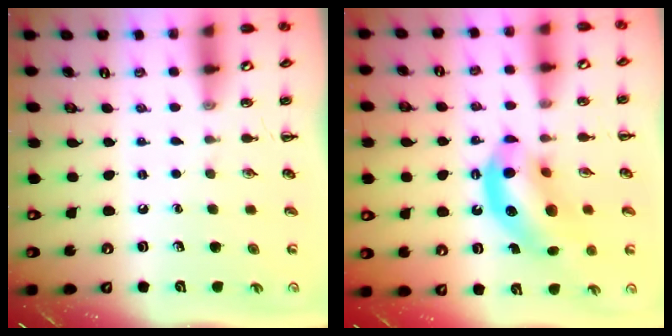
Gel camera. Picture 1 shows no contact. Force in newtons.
{"total": 13.6, "press": 13.1, "slide": 3.6}